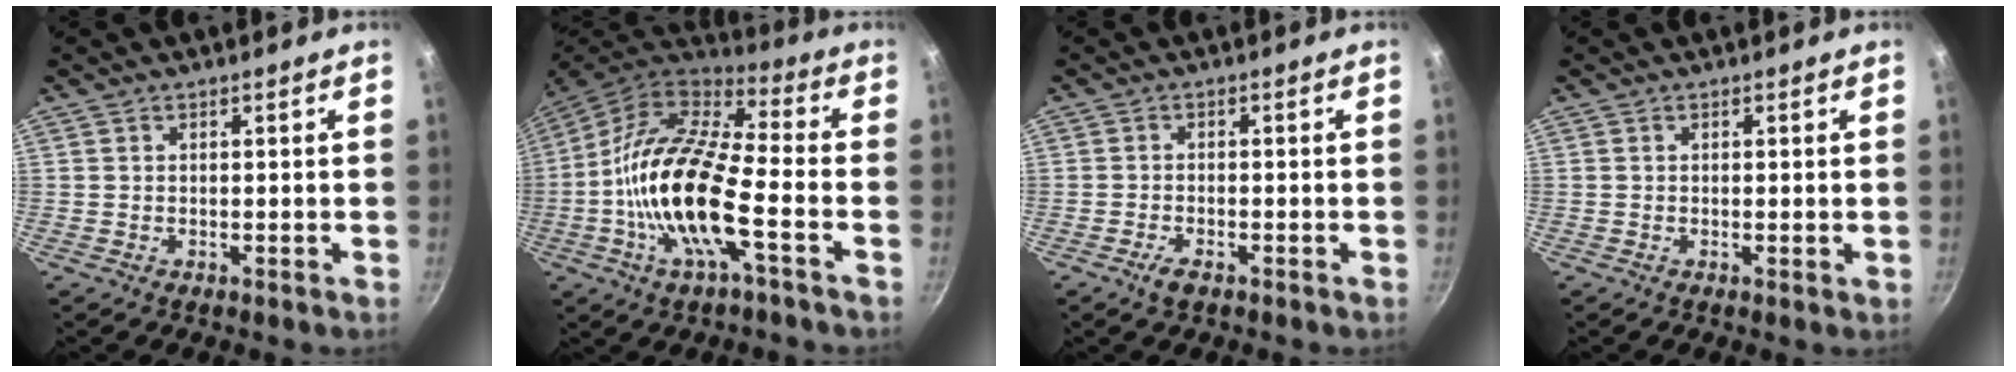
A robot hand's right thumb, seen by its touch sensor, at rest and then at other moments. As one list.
[{"total": 19.2, "force": [-4.6, 6.6, 17.5], "torque": [-0.332, 0.038, -0.107]}, {"total": 2.6, "force": [-1.7, 1.0, 1.8], "torque": [-0.040, 0.012, -0.033]}, {"total": 0.5, "force": [0.0, 0.1, 0.5], "torque": [-0.008, -0.002, -0.001]}]